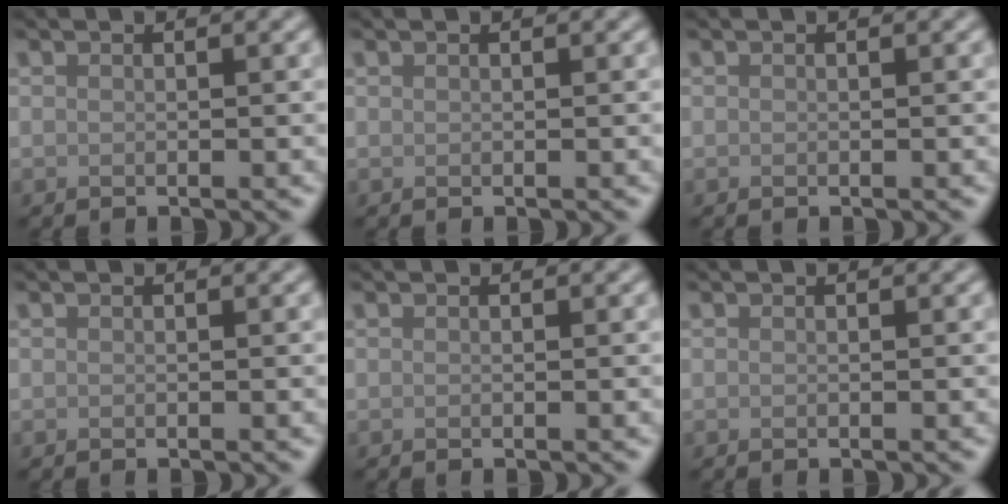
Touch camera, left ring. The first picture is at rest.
{"total": 0.0}
{"total": 0.0}
{"total": 0.0}
{"total": 0.0}
{"total": 0.0}